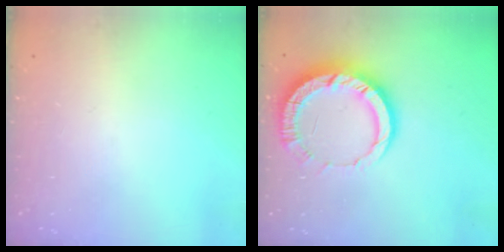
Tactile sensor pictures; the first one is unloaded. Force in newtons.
{"total": 11.3, "press": 11.2, "slide": 1.2}